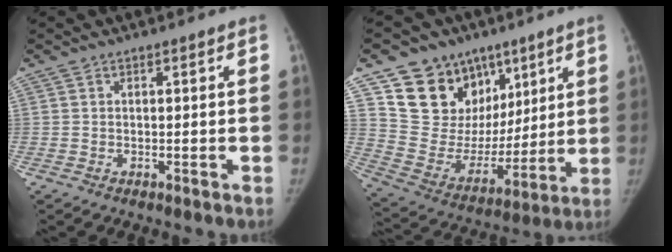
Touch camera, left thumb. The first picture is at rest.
{"total": 20.7, "force": [10.8, 15.4, 8.6], "torque": [-0.096, -0.025, 0.203]}